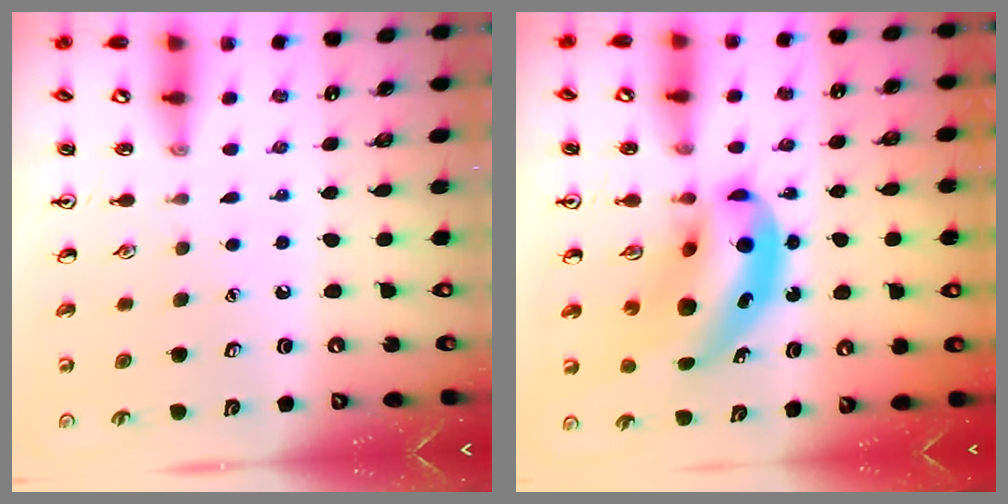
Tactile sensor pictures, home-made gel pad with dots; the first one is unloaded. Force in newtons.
{"total": 14.1, "press": 13.4, "slide": 4.2}